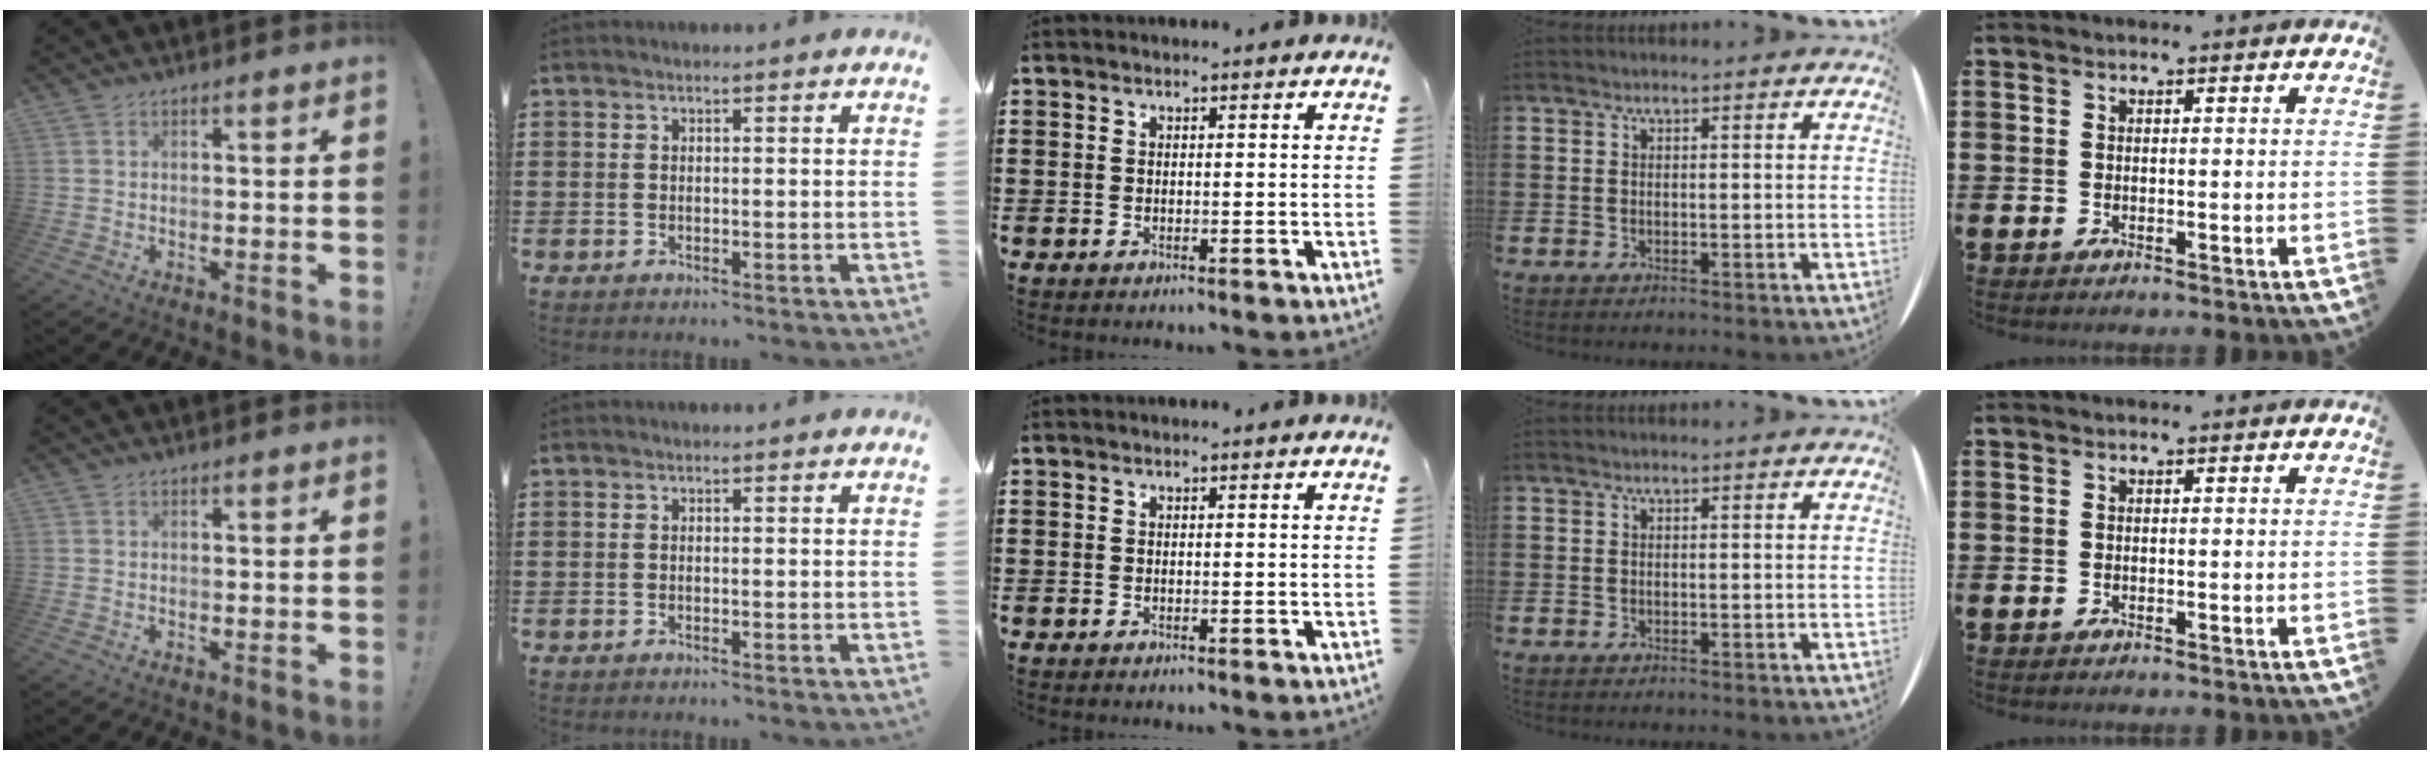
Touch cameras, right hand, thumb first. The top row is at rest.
{}